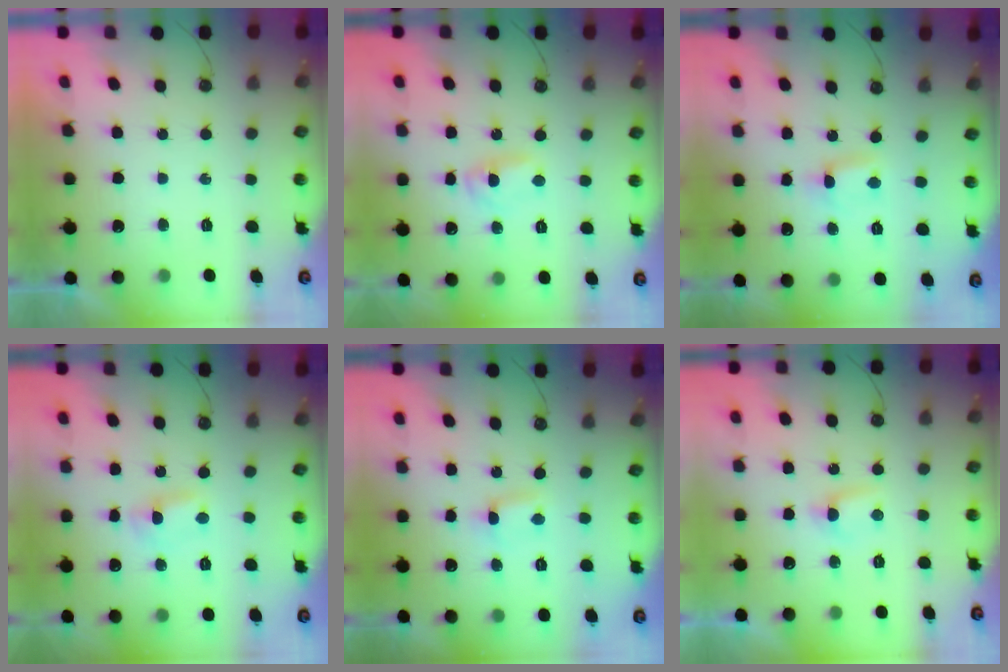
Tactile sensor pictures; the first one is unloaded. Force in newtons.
{"total": 2.9, "press": 2.9, "slide": 0.2}
{"total": 0.6, "press": 0.3, "slide": 0.5}
{"total": 1.5, "press": 1.5, "slide": 0.2}
{"total": 0.6, "press": 0.3, "slide": 0.5}
{"total": 4.0, "press": 3.9, "slide": 0.6}